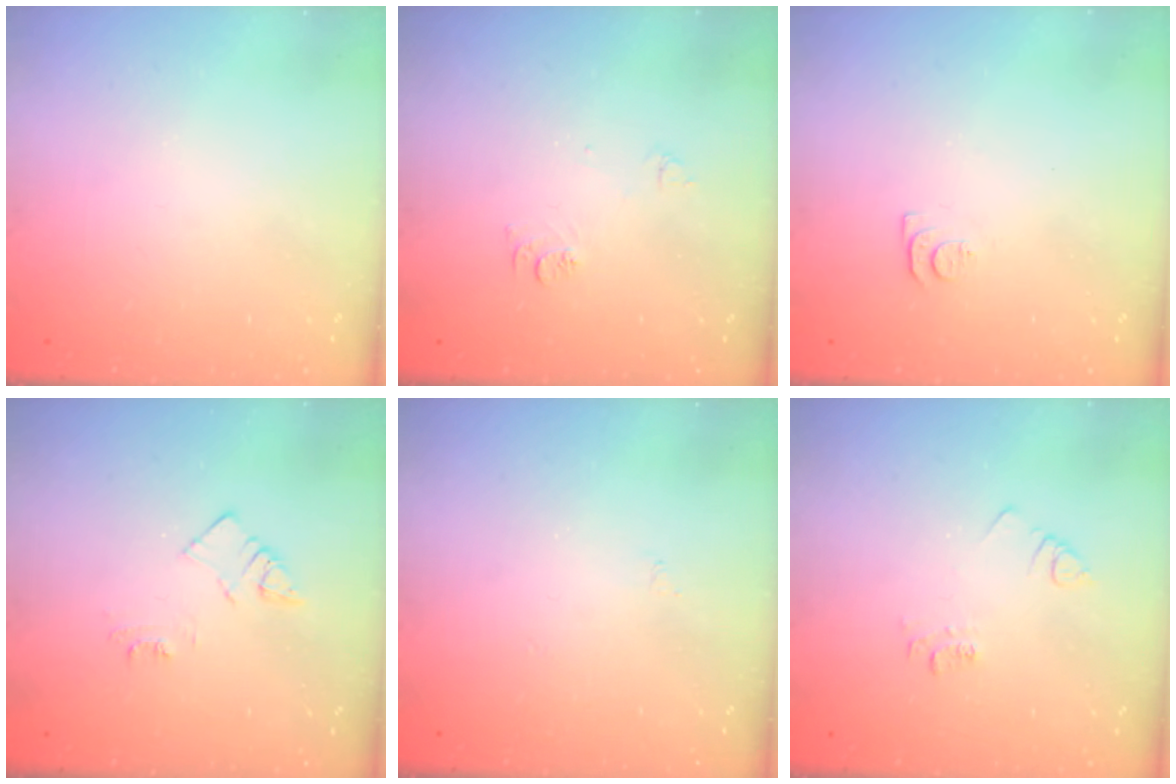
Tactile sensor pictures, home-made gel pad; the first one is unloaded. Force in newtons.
{"total": 7.4, "press": 7.3, "slide": 0.8}
{"total": 4.6, "press": 4.6, "slide": 0.6}
{"total": 5.5, "press": 5.4, "slide": 0.7}
{"total": 3.4, "press": 3.3, "slide": 0.5}
{"total": 3.6, "press": 3.6, "slide": 0.6}